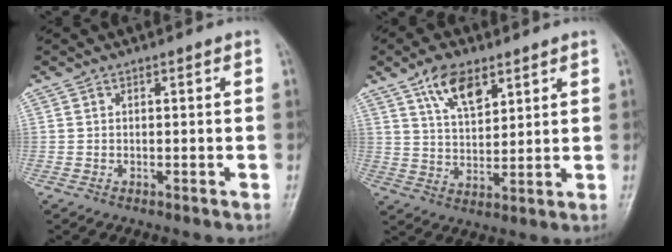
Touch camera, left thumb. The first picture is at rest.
{"total": 8.7, "force": [5.2, 4.2, 5.6], "torque": [-0.082, -0.027, 0.098]}